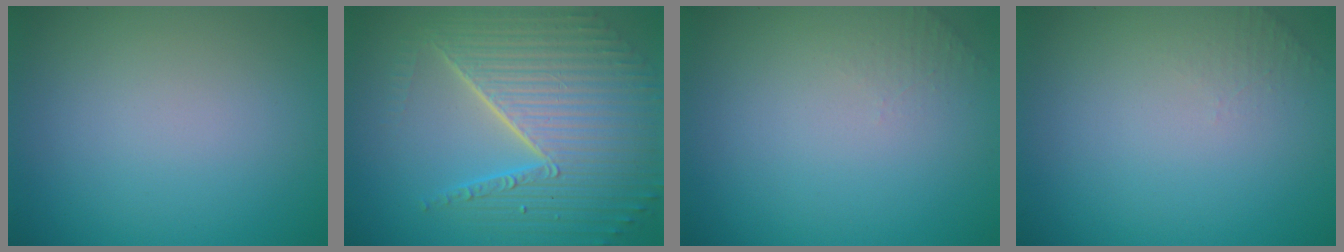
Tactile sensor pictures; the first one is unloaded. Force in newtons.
{"total": 9.5, "press": 6.0, "slide": 7.4}
{"total": 1.0, "press": 0.9, "slide": 0.3}
{"total": 1.0, "press": 0.9, "slide": 0.3}